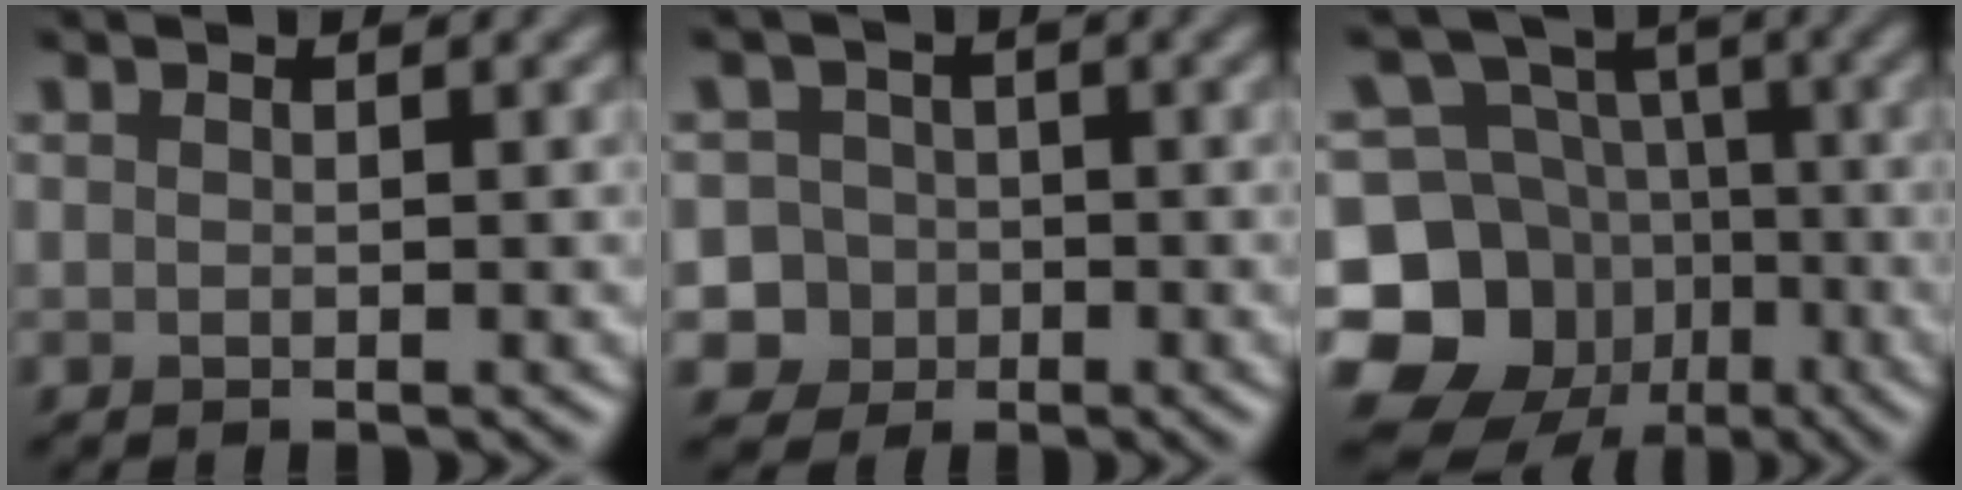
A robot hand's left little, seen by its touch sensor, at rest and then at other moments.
{"total": 6.4, "force": [-2.3, 5.9, 1.0], "torque": [-0.008, 0.004, -0.065]}
{"total": 11.6, "force": [-4.1, 10.1, 4.0], "torque": [-0.083, 0.001, -0.095]}